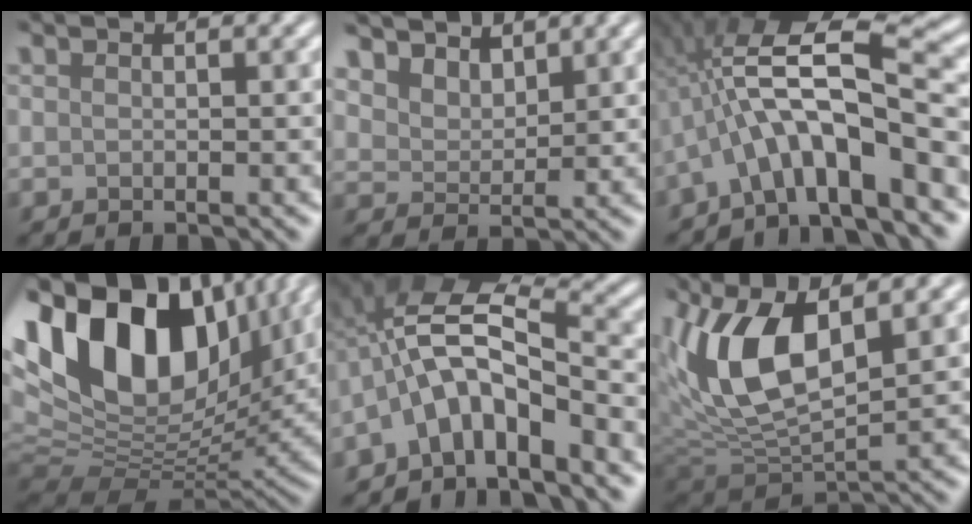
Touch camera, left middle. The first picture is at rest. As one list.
[{"total": 3.9, "force": [3.6, 1.5, 0.5], "torque": [-0.036, -0.003, 0.083]}, {"total": 10.5, "force": [-2.8, 2.7, 9.8], "torque": [-0.171, 0.036, -0.043]}, {"total": 17.2, "force": [6.9, 9.4, 12.6], "torque": [-0.237, 0.038, 0.121]}, {"total": 8.0, "force": [-3.5, 3.0, 6.6], "torque": [-0.121, 0.028, -0.069]}, {"total": 9.4, "force": [2.9, 4.3, 7.8], "torque": [-0.176, 0.009, 0.060]}]